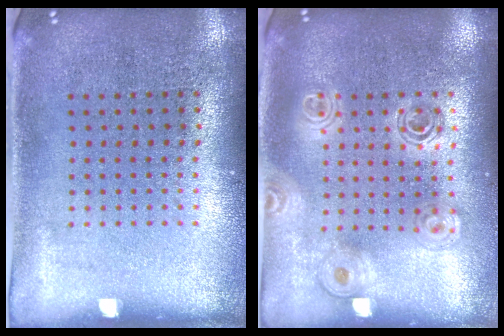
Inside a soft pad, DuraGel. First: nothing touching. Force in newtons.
{"total": 1.6, "press": 1.4, "slide": 0.8}